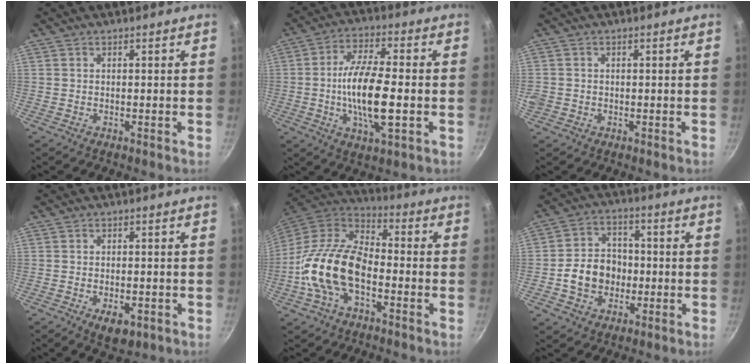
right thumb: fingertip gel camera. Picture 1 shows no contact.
{"total": 13.9, "force": [-1.9, 4.6, 13.0], "torque": [-0.240, 0.013, -0.040]}
{"total": 2.4, "force": [-0.4, 2.2, 0.9], "torque": [-0.018, 0.001, -0.008]}
{"total": 5.4, "force": [-2.1, 2.9, 4.0], "torque": [-0.047, 0.006, -0.022]}
{"total": 17.7, "force": [-4.6, 10.1, 13.8], "torque": [-0.239, 0.040, -0.103]}
{"total": 10.6, "force": [-1.7, 8.8, 5.7], "torque": [-0.069, 0.025, -0.034]}